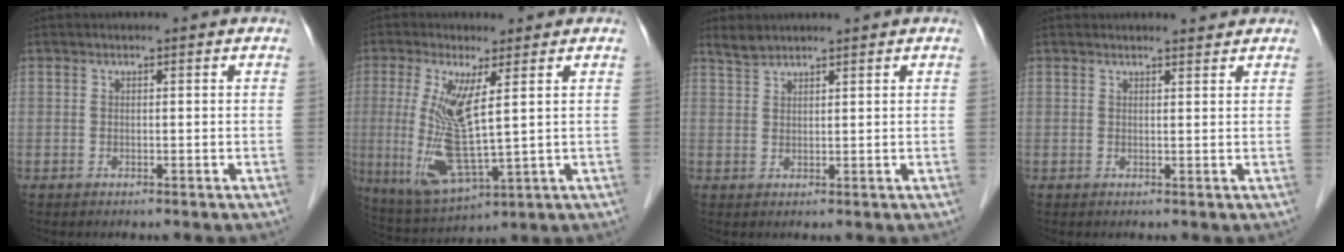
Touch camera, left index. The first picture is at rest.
{"total": 10.5, "force": [1.1, 1.7, 10.3], "torque": [-0.224, -0.019, 0.031]}
{"total": 2.2, "force": [2.1, 0.2, 0.4], "torque": [-0.013, 0.011, 0.046]}
{"total": 1.9, "force": [1.9, 0.2, 0.1], "torque": [-0.007, 0.003, 0.026]}